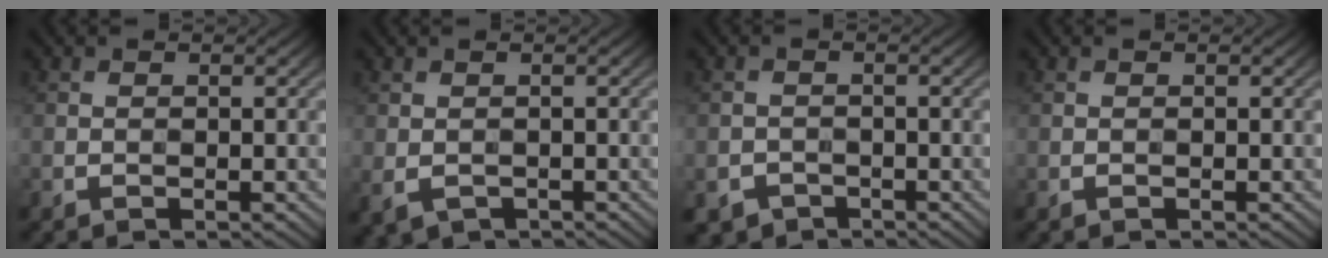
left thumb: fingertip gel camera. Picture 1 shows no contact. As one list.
[{"total": 2.2, "force": [-0.9, 1.6, 1.3], "torque": [-0.029, -0.013, -0.013]}, {"total": 2.3, "force": [-1.6, 1.6, 0.3], "torque": [-0.002, -0.005, -0.031]}, {"total": 0.0}]